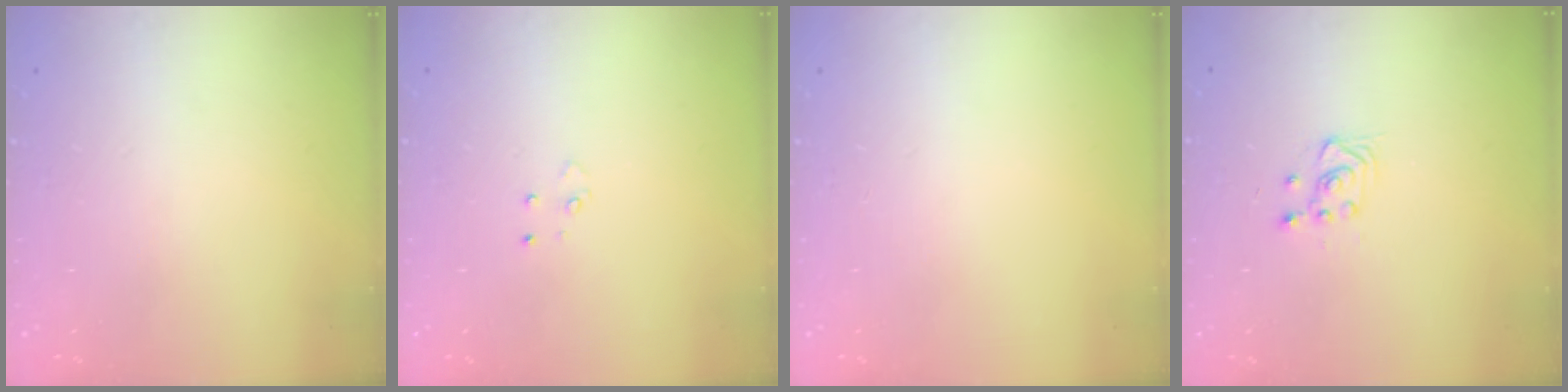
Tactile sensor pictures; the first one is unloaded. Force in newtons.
{"total": 3.0, "press": 3.0, "slide": 0.4}
{"total": 0.0}
{"total": 3.0, "press": 2.8, "slide": 1.0}